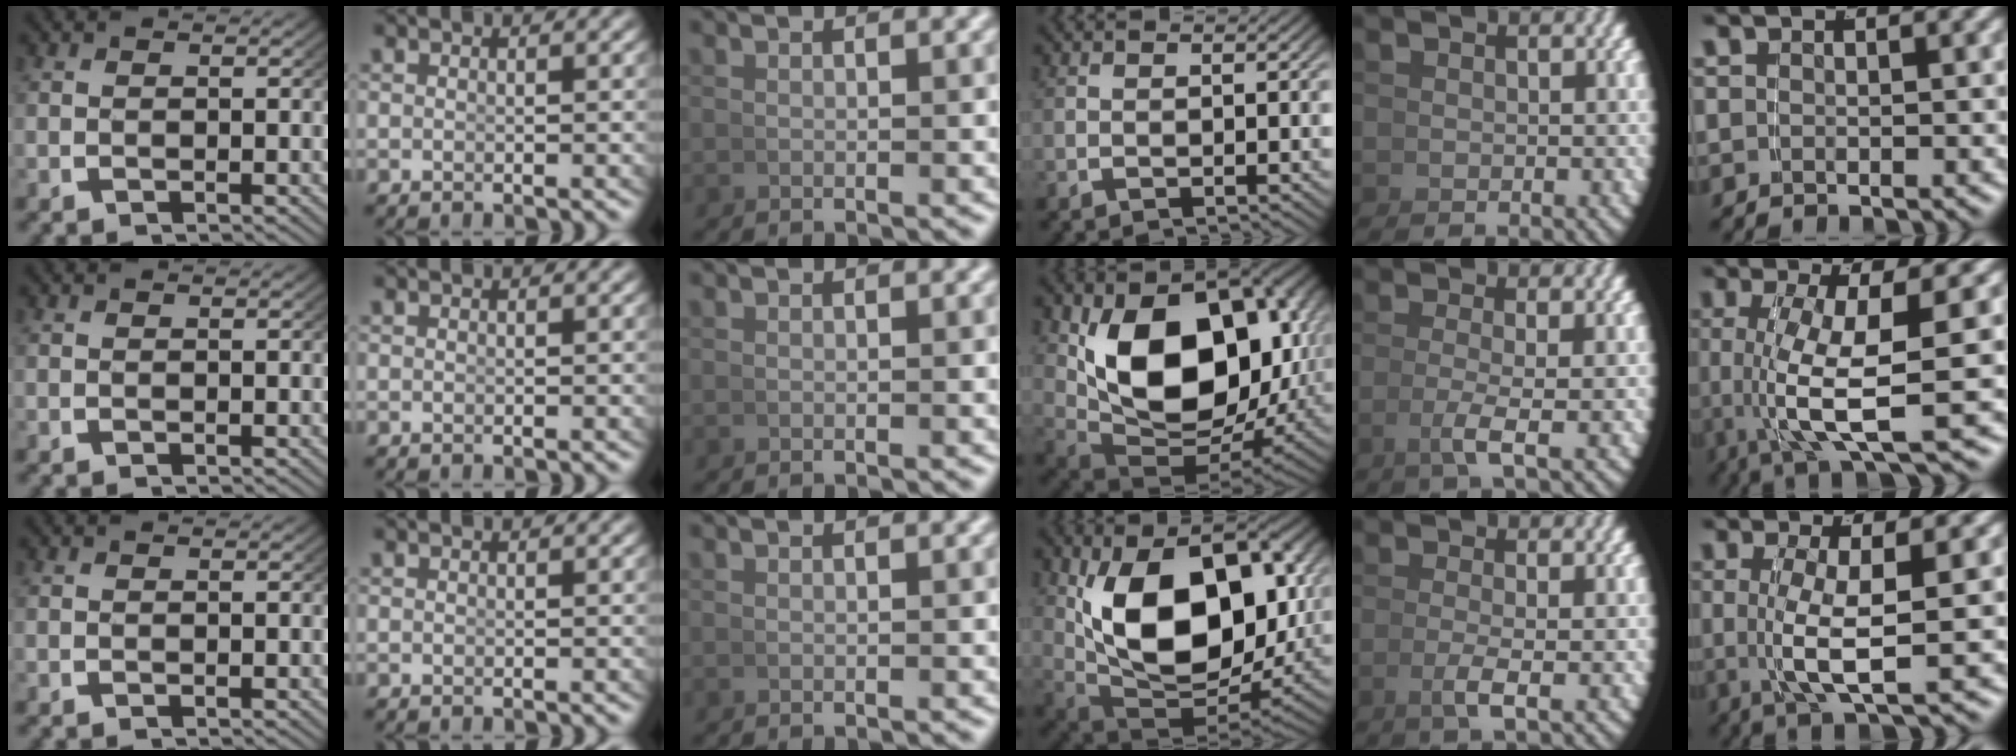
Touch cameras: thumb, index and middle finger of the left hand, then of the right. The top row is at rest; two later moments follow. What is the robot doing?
{"motion": "lift_and_place", "object": "bowl"}